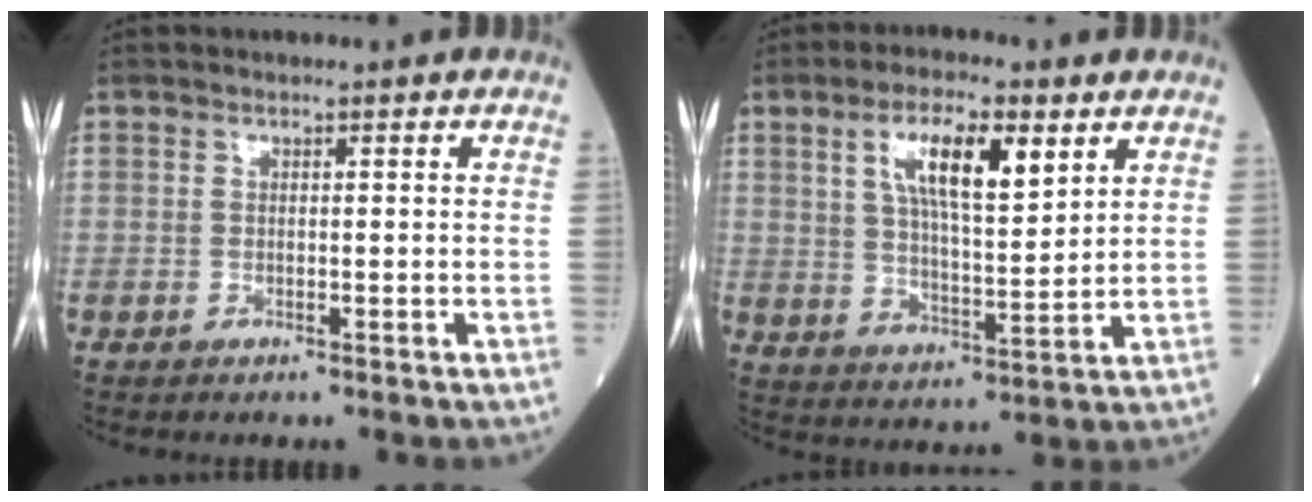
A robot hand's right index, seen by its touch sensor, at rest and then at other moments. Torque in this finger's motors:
{"motor_torque": [1.23, 0.91, 0.28, 0.11]}